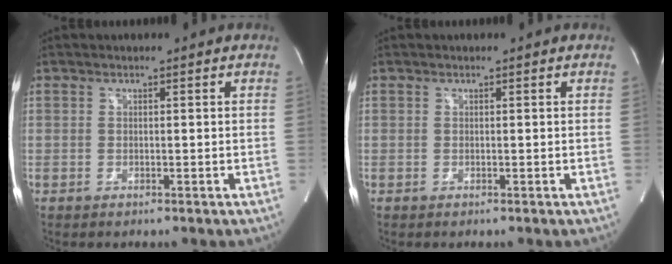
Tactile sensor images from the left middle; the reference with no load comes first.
{"total": 0.0}